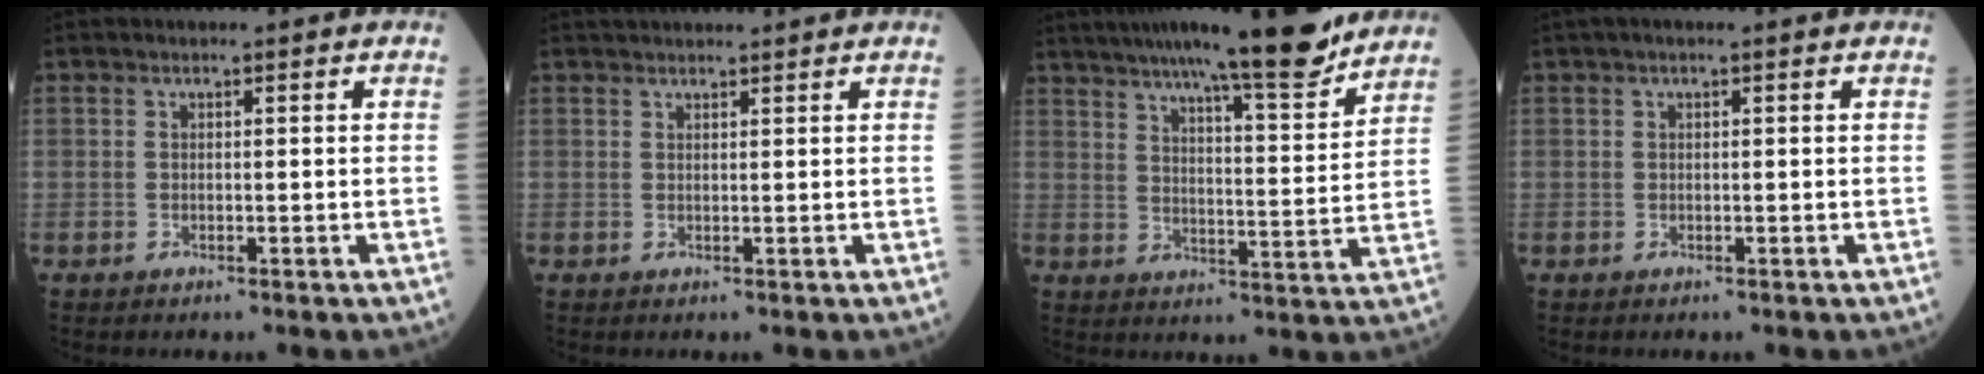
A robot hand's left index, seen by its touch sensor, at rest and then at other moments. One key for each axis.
{"total": 5.4, "fx": 5.1, "fy": 0.3, "fz": 2.0, "tx": -0.024, "ty": 0.032, "tz": 0.068}
{"total": 17.6, "fx": 15.0, "fy": 0.8, "fz": 9.2, "tx": -0.134, "ty": -0.005, "tz": 0.210}
{"total": 1.4, "fx": 0.9, "fy": 0.0, "fz": 1.2, "tx": -0.023, "ty": 0.023, "tz": 0.012}